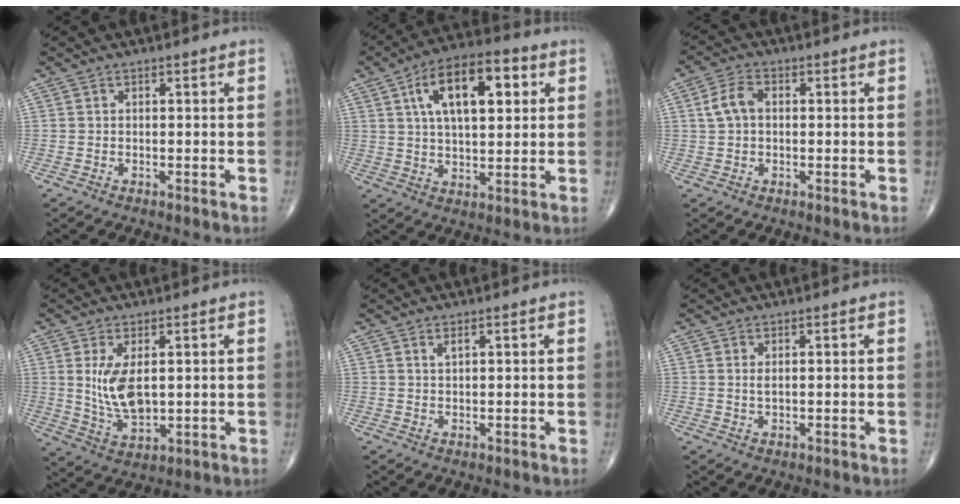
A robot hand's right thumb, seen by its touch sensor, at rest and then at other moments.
{"total": 15.7, "force": [5.1, 7.4, 12.9], "torque": [-0.193, 0.005, 0.080]}
{"total": 4.9, "force": [0.7, 3.1, 3.6], "torque": [-0.078, 0.014, 0.009]}
{"total": 8.6, "force": [1.5, 4.3, 7.3], "torque": [-0.136, -0.019, 0.044]}
{"total": 1.1, "force": [0.8, 0.3, 0.8], "torque": [-0.013, -0.001, 0.015]}
{"total": 1.1, "force": [0.4, 0.4, 0.9], "torque": [-0.018, -0.004, 0.010]}